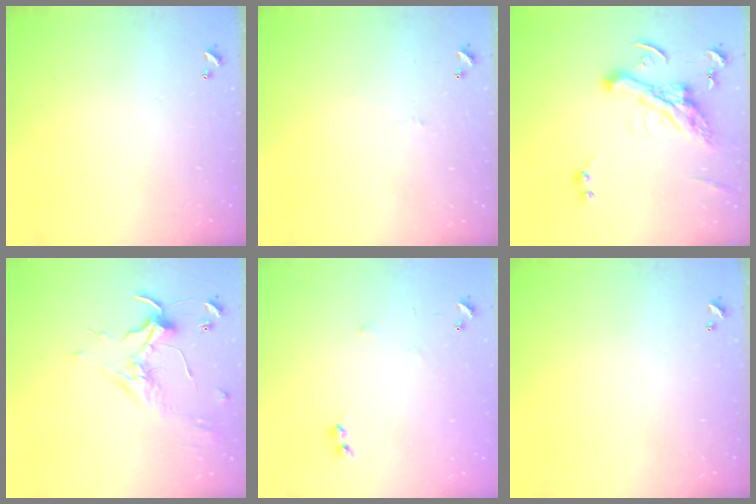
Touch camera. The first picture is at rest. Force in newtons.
{"total": 1.6, "press": 1.5, "slide": 0.5}
{"total": 6.7, "press": 6.5, "slide": 1.6}
{"total": 1.7, "press": 1.7, "slide": 0.4}
{"total": 6.1, "press": 6.1, "slide": 0.8}
{"total": 0.0}